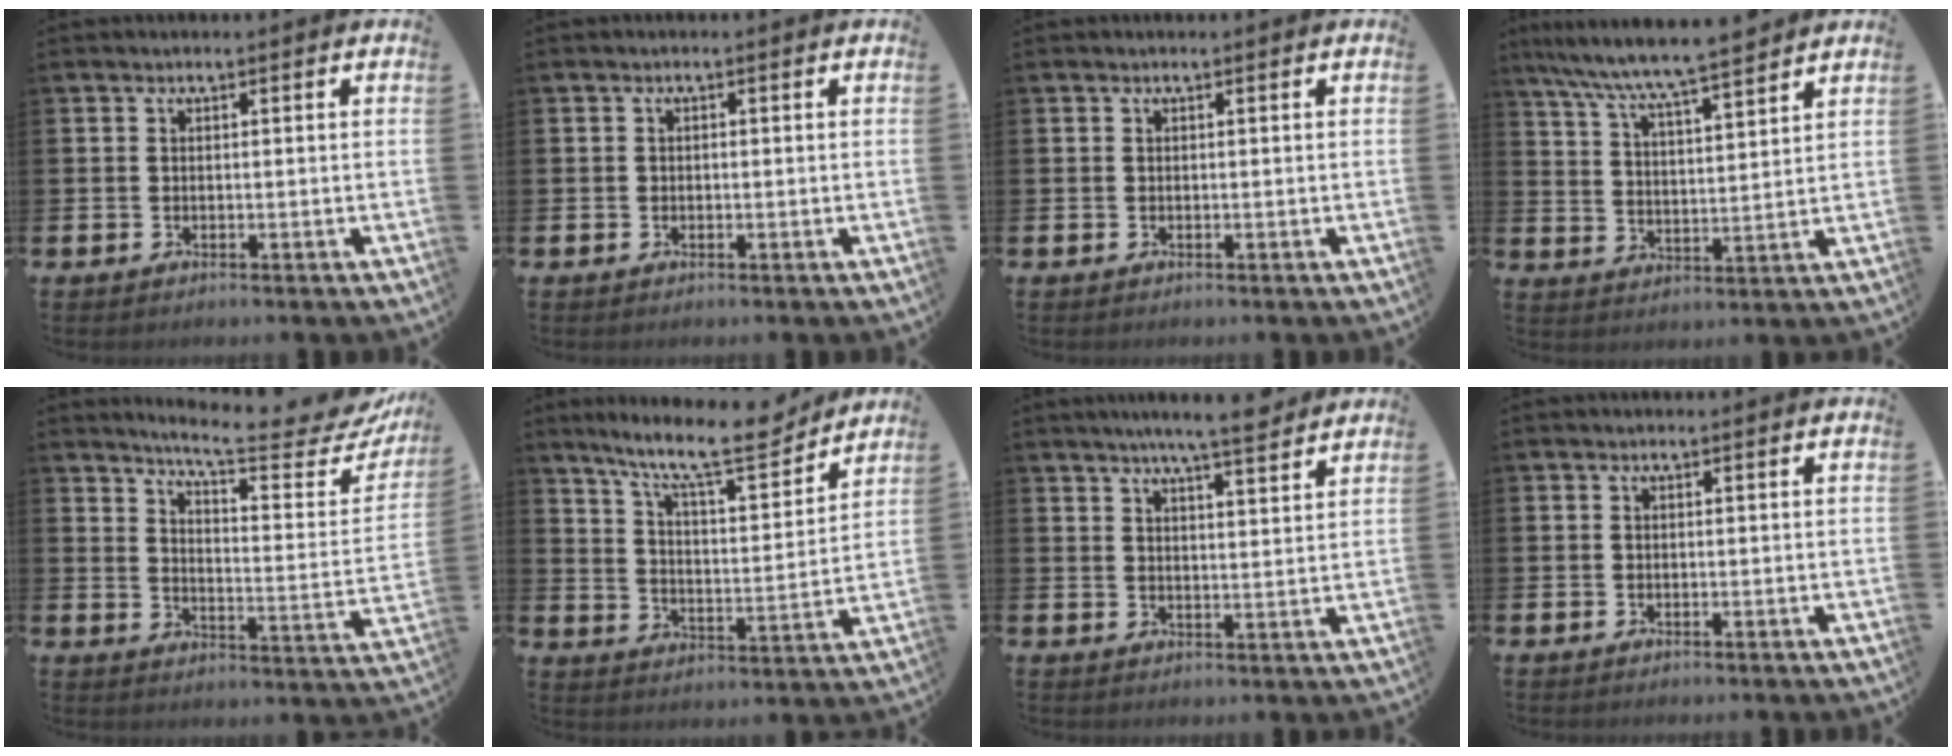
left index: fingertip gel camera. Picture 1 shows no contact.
{"total": 0.5, "force": [-0.1, 0.5, 0.2], "torque": [-0.004, 0.004, -0.003]}
{"total": 0.0}
{"total": 7.9, "force": [7.5, 0.2, 2.5], "torque": [-0.080, -0.044, 0.133]}
{"total": 8.2, "force": [7.5, 0.7, 3.4], "torque": [-0.068, -0.064, 0.119]}
{"total": 11.3, "force": [9.7, 1.8, 5.5], "torque": [-0.121, -0.059, 0.164]}
{"total": 6.2, "force": [5.8, -0.2, 2.2], "torque": [-0.047, -0.026, 0.102]}
{"total": 0.0}